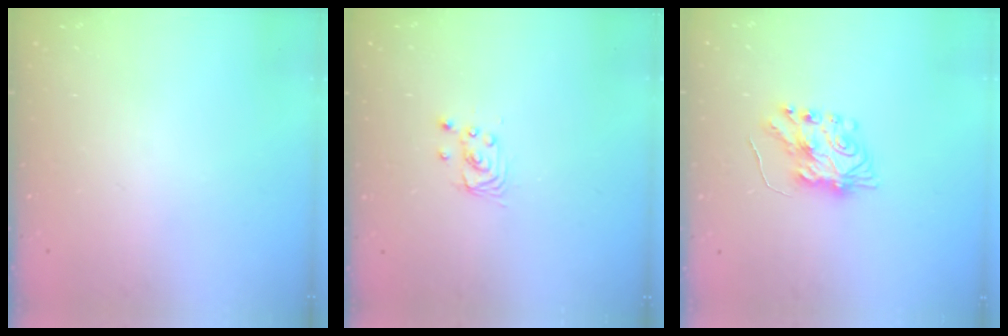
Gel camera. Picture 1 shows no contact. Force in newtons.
{"total": 2.8, "press": 2.8, "slide": 0.1}
{"total": 7.3, "press": 7.3, "slide": 0.5}